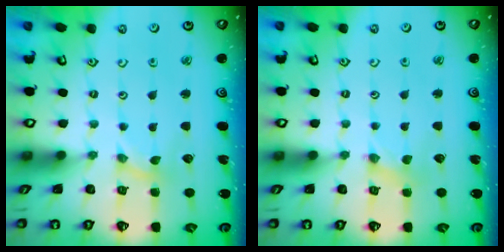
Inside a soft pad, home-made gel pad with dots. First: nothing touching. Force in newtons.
{"total": 0.0}